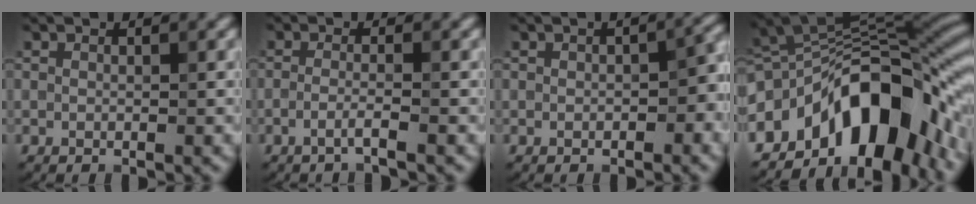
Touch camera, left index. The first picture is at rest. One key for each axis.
{"total": 1.7, "fx": -1.0, "fy": 0.2, "fz": 1.4, "tx": -0.020, "ty": 0.000, "tz": -0.029}
{"total": 2.9, "fx": -0.4, "fy": 1.7, "fz": 2.3, "tx": -0.027, "ty": 0.001, "tz": -0.007}
{"total": 13.2, "fx": -5.5, "fy": 6.9, "fz": 9.7, "tx": -0.129, "ty": 0.014, "tz": -0.102}